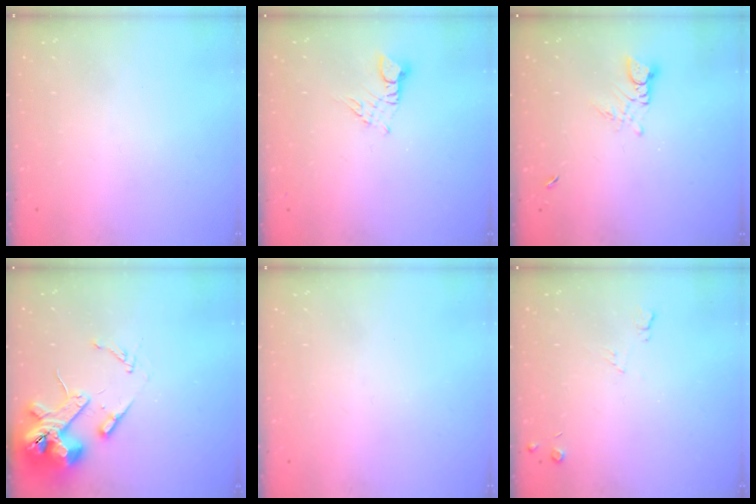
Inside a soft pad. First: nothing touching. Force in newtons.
{"total": 2.3, "press": 2.3, "slide": 0.3}
{"total": 3.0, "press": 2.9, "slide": 0.3}
{"total": 13.6, "press": 13.4, "slide": 2.0}
{"total": 0.0}
{"total": 4.1, "press": 4.0, "slide": 0.7}